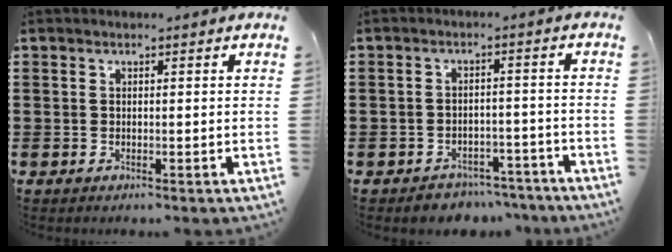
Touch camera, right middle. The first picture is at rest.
{"total": 3.1, "force": [-3.0, 0.8, -0.2], "torque": [-0.005, 0.002, -0.066]}